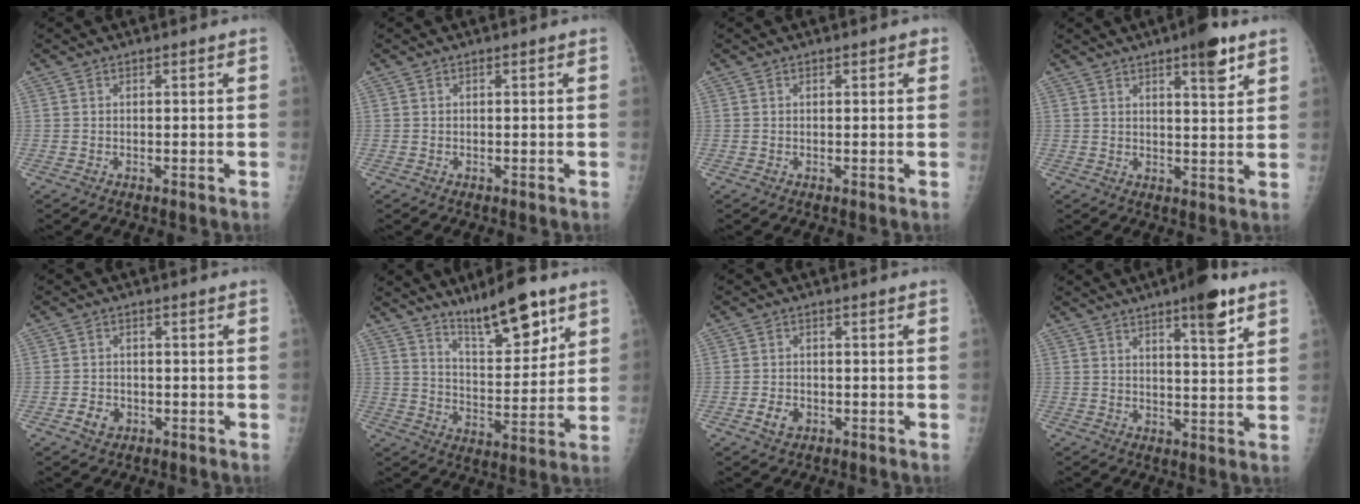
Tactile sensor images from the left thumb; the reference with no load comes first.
{"total": 0.0}
{"total": 1.0, "force": [0.5, 0.6, 0.7], "torque": [-0.001, 0.001, 0.002]}
{"total": 6.9, "force": [4.2, 1.7, 5.2], "torque": [-0.064, -0.022, 0.057]}
{"total": 2.9, "force": [-1.3, 2.3, 1.2], "torque": [-0.010, 0.007, -0.018]}
{"total": 13.2, "force": [9.0, 3.8, 8.9], "torque": [-0.117, -0.061, 0.153]}
{"total": 2.9, "force": [-1.3, 2.1, 1.5], "torque": [-0.019, 0.005, -0.019]}
{"total": 8.1, "force": [4.9, 1.8, 6.3], "torque": [-0.080, -0.026, 0.068]}